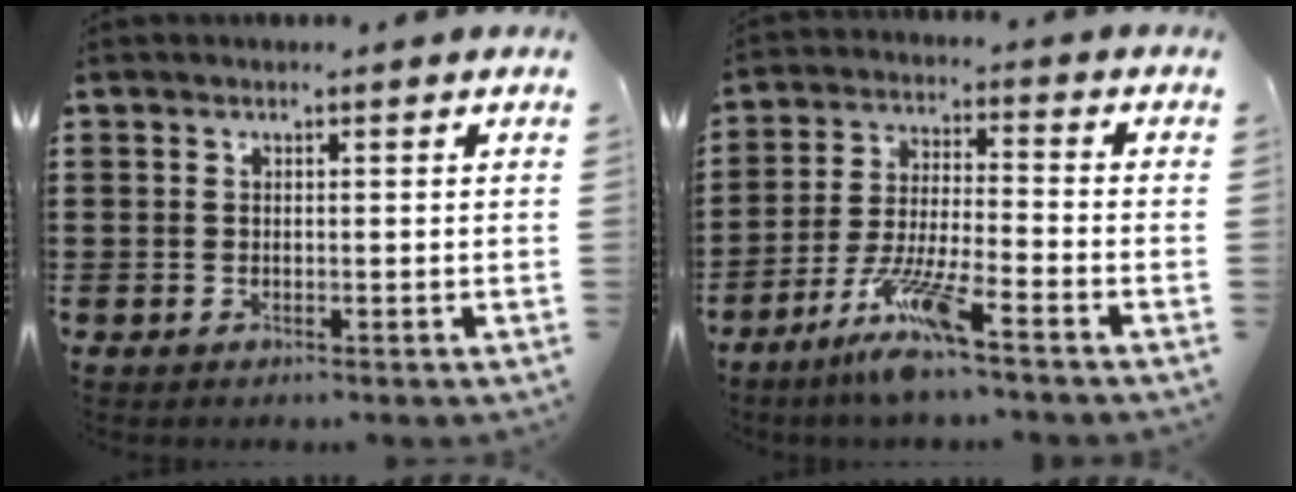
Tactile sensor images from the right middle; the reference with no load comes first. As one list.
[{"total": 9.0, "force": [-6.8, 0.4, 6.0], "torque": [-0.123, -0.011, -0.131]}]